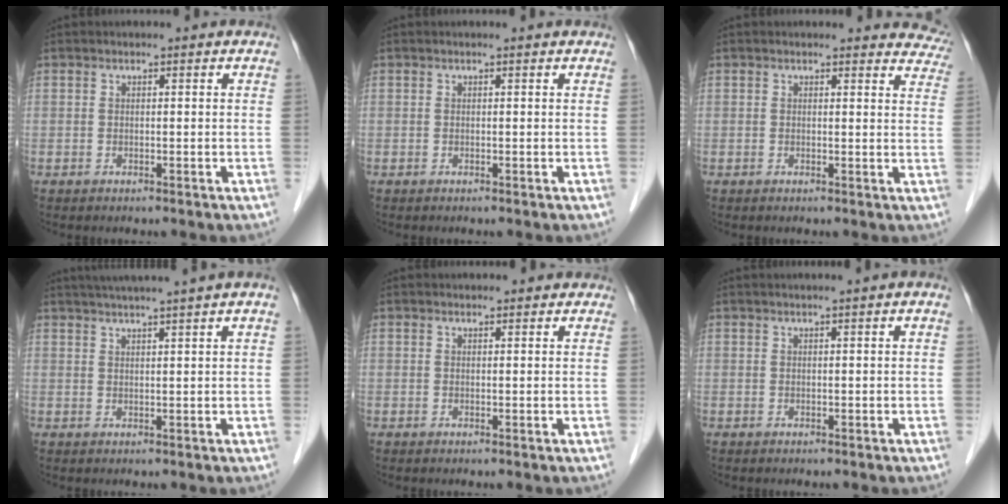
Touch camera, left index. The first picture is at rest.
{"total": 1.3, "force": [1.3, 0.1, 0.2], "torque": [-0.012, 0.013, 0.014]}
{"total": 10.4, "force": [9.9, 3.1, 1.0], "torque": [0.037, -0.018, 0.068]}
{"total": 7.9, "force": [6.4, -1.3, 4.3], "torque": [-0.062, 0.023, 0.087]}
{"total": 2.1, "force": [1.9, 0.8, 0.4], "torque": [-0.005, 0.013, 0.020]}
{"total": 1.5, "force": [1.1, -0.3, 1.0], "torque": [-0.016, 0.011, 0.023]}